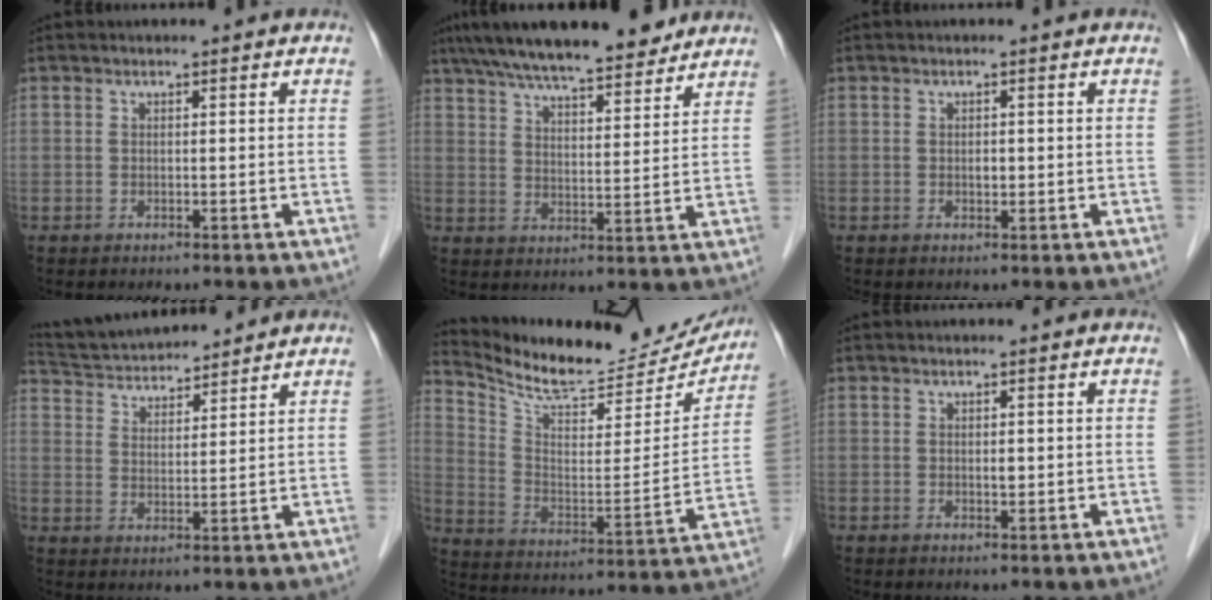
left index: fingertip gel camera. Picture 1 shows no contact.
{"total": 15.6, "force": [13.2, 3.1, 7.8], "torque": [-0.132, 0.026, 0.204]}
{"total": 1.0, "force": [-0.4, 0.6, 0.7], "torque": [-0.011, -0.003, -0.007]}
{"total": 11.7, "force": [11.1, 1.9, 3.3], "torque": [-0.065, 0.027, 0.190]}
{"total": 20.7, "force": [19.3, 5.1, 5.5], "torque": [-0.093, -0.046, 0.278]}
{"total": 0.8, "force": [-0.2, 0.4, 0.6], "torque": [-0.009, -0.004, -0.006]}